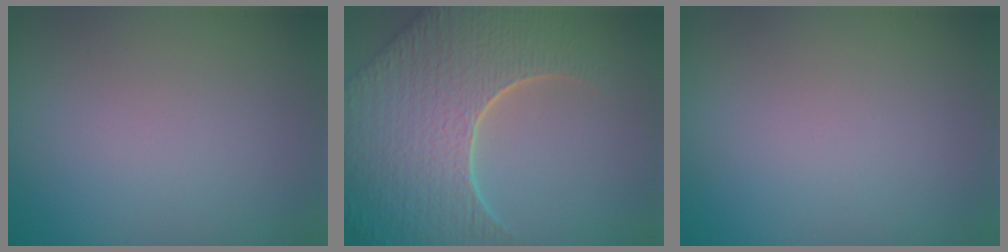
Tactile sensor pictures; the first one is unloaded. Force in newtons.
{"total": 8.8, "press": 6.2, "slide": 6.2}
{"total": 0.0}